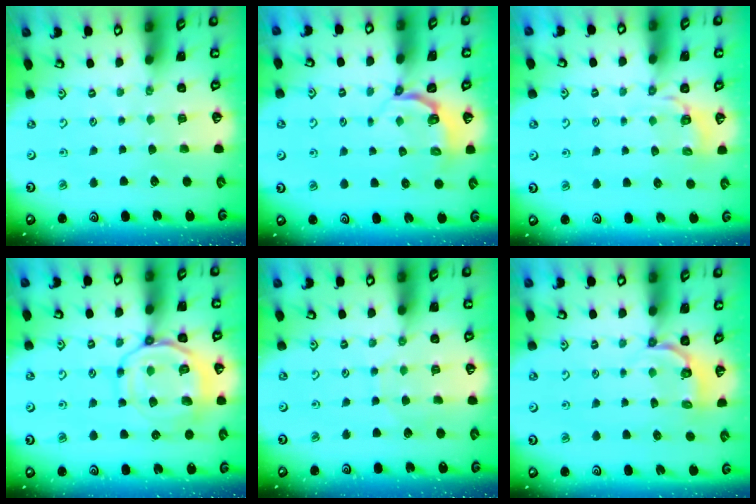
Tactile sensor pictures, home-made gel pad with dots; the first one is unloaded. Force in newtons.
{"total": 3.5, "press": 2.6, "slide": 2.3}
{"total": 3.4, "press": 2.3, "slide": 2.5}
{"total": 13.3, "press": 13.2, "slide": 1.3}
{"total": 2.6, "press": 2.6, "slide": 0.3}
{"total": 3.9, "press": 2.8, "slide": 2.7}